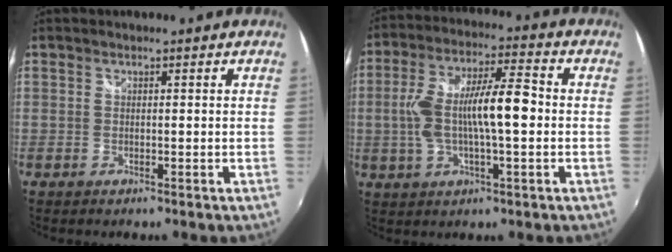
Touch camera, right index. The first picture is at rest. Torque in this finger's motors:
{"motor_torque": [0.48, 0.01, 0.43, 0.10]}